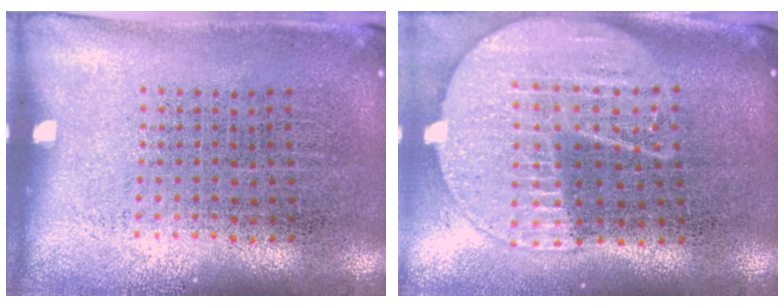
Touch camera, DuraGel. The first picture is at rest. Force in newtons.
{"total": 2.0, "press": 1.8, "slide": 1.0}